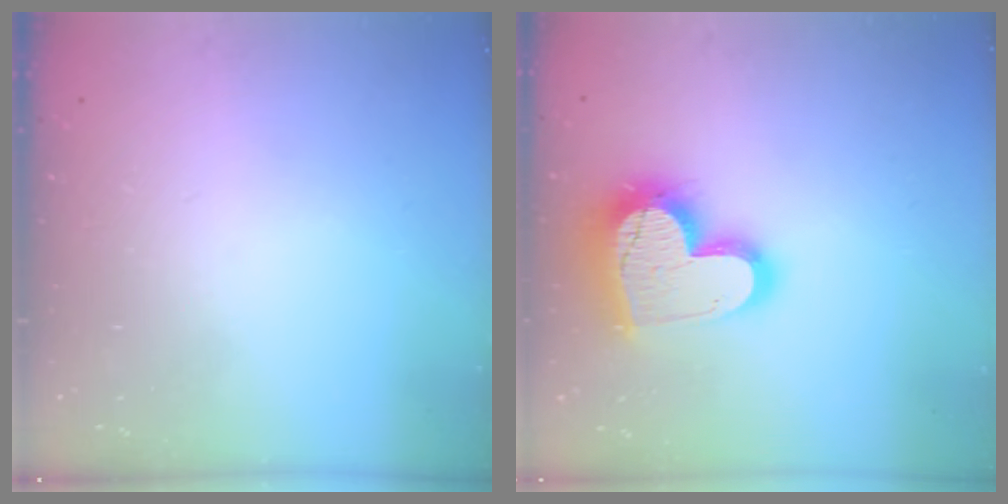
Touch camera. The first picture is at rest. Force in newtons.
{"total": 19.6, "press": 19.6, "slide": 1.8}